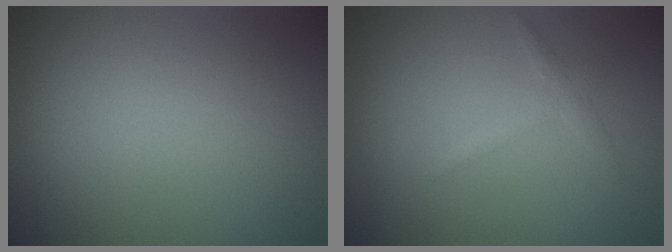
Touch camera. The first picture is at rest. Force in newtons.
{"total": 1.3, "press": 1.3, "slide": 0.0}